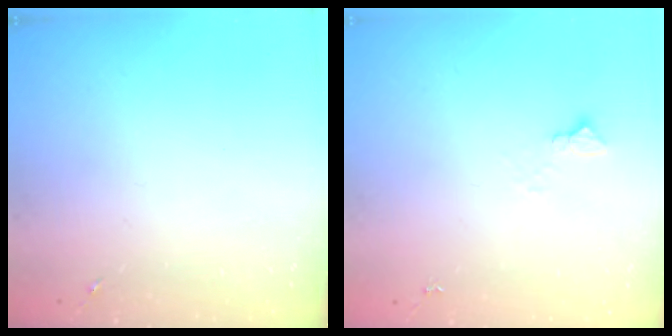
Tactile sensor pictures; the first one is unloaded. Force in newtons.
{"total": 3.1, "press": 3.1, "slide": 0.3}